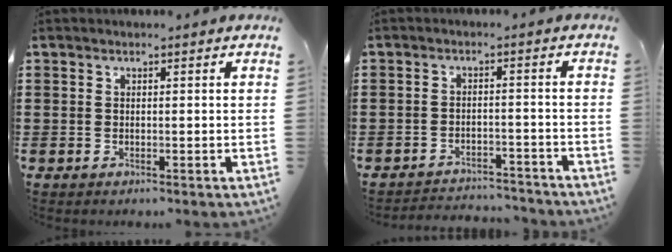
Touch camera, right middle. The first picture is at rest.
{"total": 3.1, "force": [-3.1, 0.2, 0.1], "torque": [-0.008, 0.000, -0.066]}